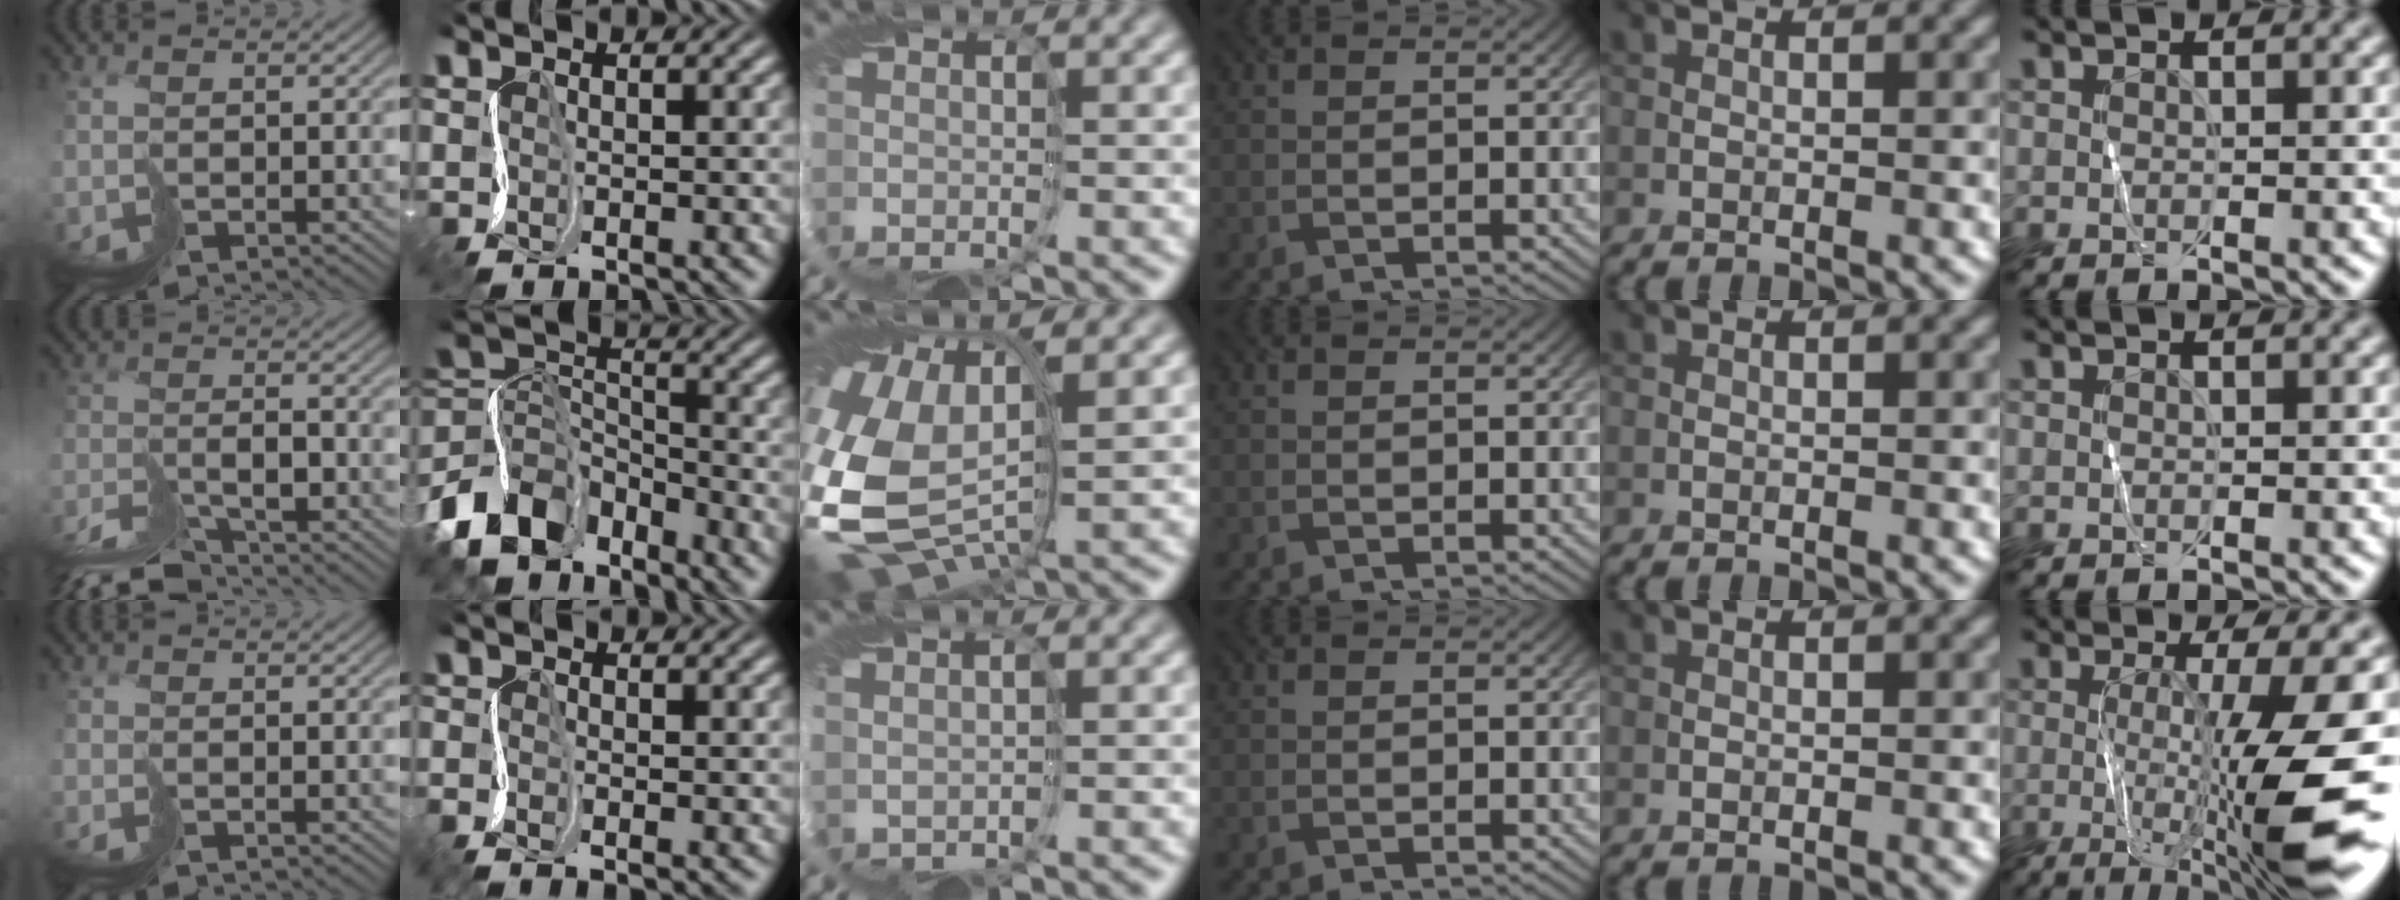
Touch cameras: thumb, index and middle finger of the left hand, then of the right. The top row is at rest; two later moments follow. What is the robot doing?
{"motion": "cut", "object": "tape"}